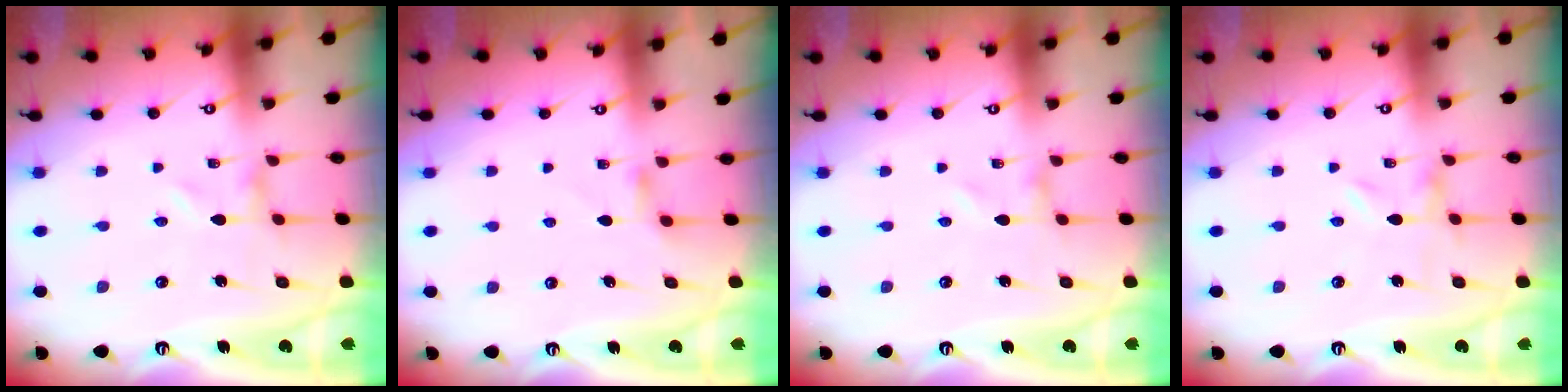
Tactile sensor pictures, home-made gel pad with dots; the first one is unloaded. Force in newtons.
{"total": 3.7, "press": 3.7, "slide": 0.6}
{"total": 0.0}
{"total": 0.0}